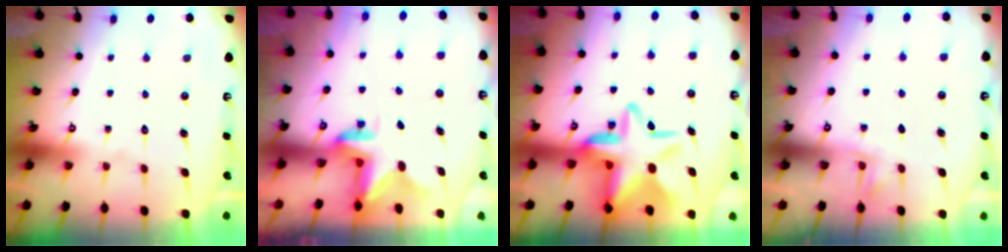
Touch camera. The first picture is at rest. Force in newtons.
{"total": 2.4, "press": 2.4, "slide": 0.4}
{"total": 16.3, "press": 16.0, "slide": 3.0}
{"total": 2.4, "press": 2.4, "slide": 0.5}